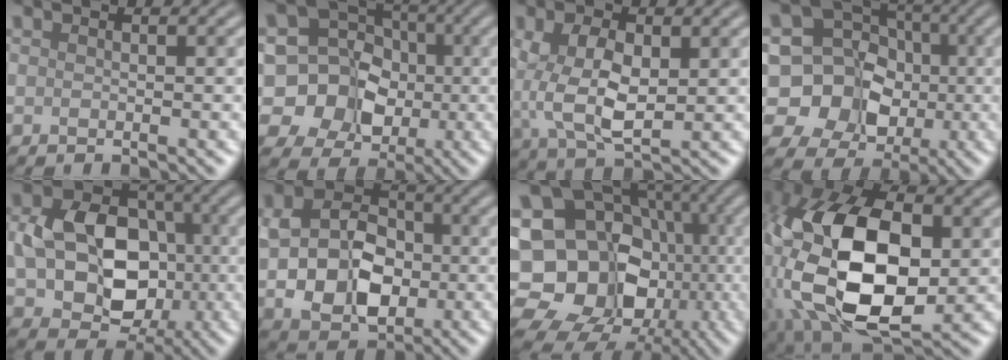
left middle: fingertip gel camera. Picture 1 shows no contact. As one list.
[{"total": 11.4, "force": [-1.1, 10.5, 4.3], "torque": [-0.093, 0.025, -0.041]}, {"total": 5.8, "force": [0.5, 3.2, 4.9], "torque": [-0.109, -0.002, 0.011]}, {"total": 12.5, "force": [-0.7, 11.5, 4.8], "torque": [-0.110, 0.034, -0.037]}, {"total": 10.1, "force": [-1.2, 7.5, 6.7], "torque": [-0.122, 0.007, -0.019]}, {"total": 9.0, "force": [-0.6, 6.7, 6.0], "torque": [-0.124, -0.007, -0.005]}, {"total": 19.2, "force": [-2.9, 16.4, 9.6], "torque": [-0.156, 0.027, -0.068]}, {"total": 16.4, "force": [-0.9, 9.9, 13.1], "torque": [-0.268, -0.019, -0.011]}]